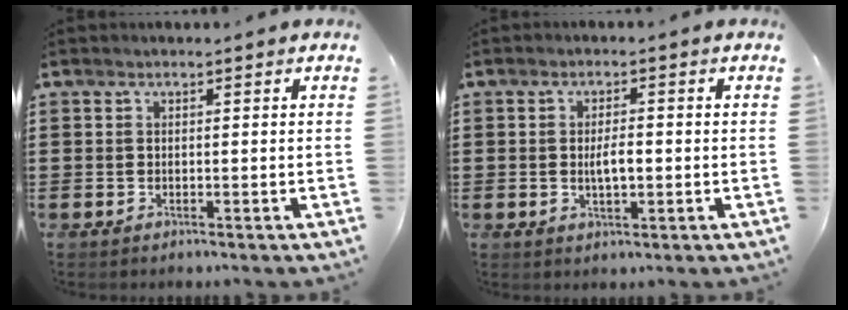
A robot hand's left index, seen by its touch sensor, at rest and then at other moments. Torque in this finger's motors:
{"motor_torque": [0.11, 0.02, 0.39, 0.04]}